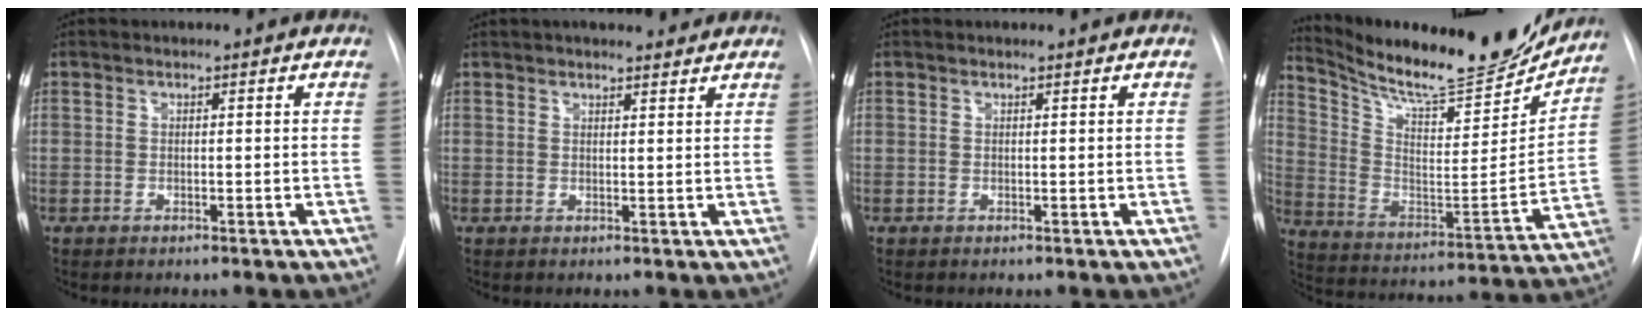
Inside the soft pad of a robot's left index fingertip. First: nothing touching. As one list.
[{"total": 7.4, "force": [6.5, 1.6, 3.3], "torque": [-0.045, 0.016, 0.082]}, {"total": 0.6, "force": [0.6, -0.1, 0.0], "torque": [-0.006, 0.001, 0.010]}, {"total": 24.0, "force": [21.7, 3.5, 9.8], "torque": [-0.169, -0.057, 0.325]}]